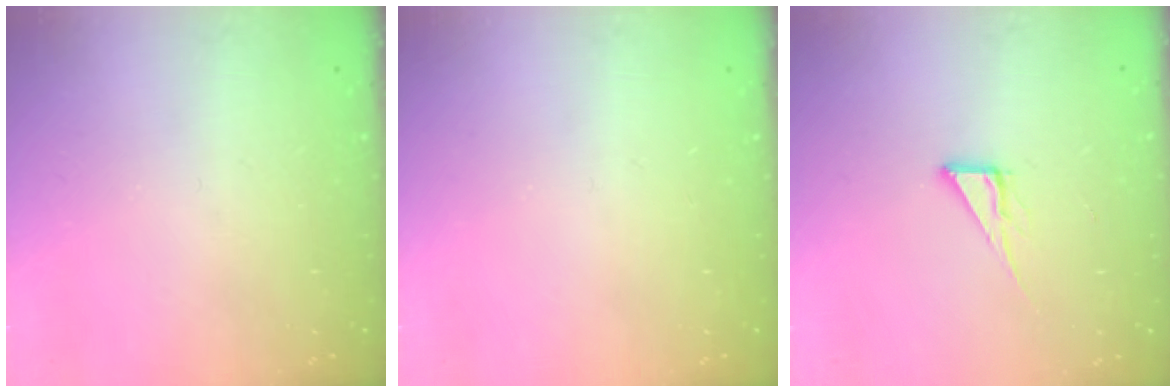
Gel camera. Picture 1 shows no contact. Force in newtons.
{"total": 0.0}
{"total": 6.1, "press": 6.1, "slide": 0.4}